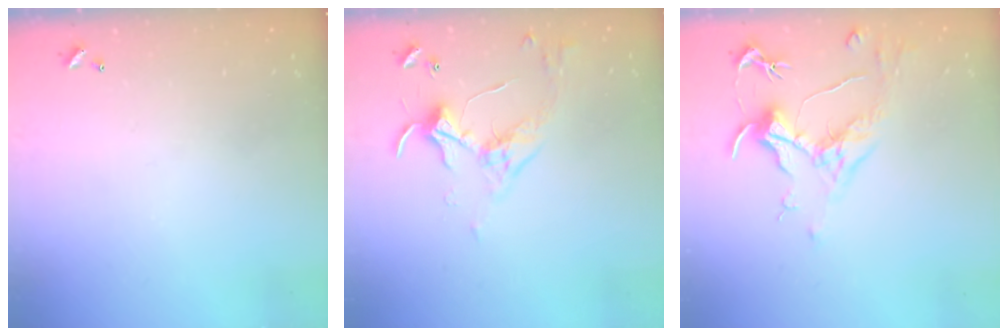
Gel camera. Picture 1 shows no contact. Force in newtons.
{"total": 3.3, "press": 3.3, "slide": 0.6}
{"total": 1.8, "press": 1.6, "slide": 0.9}